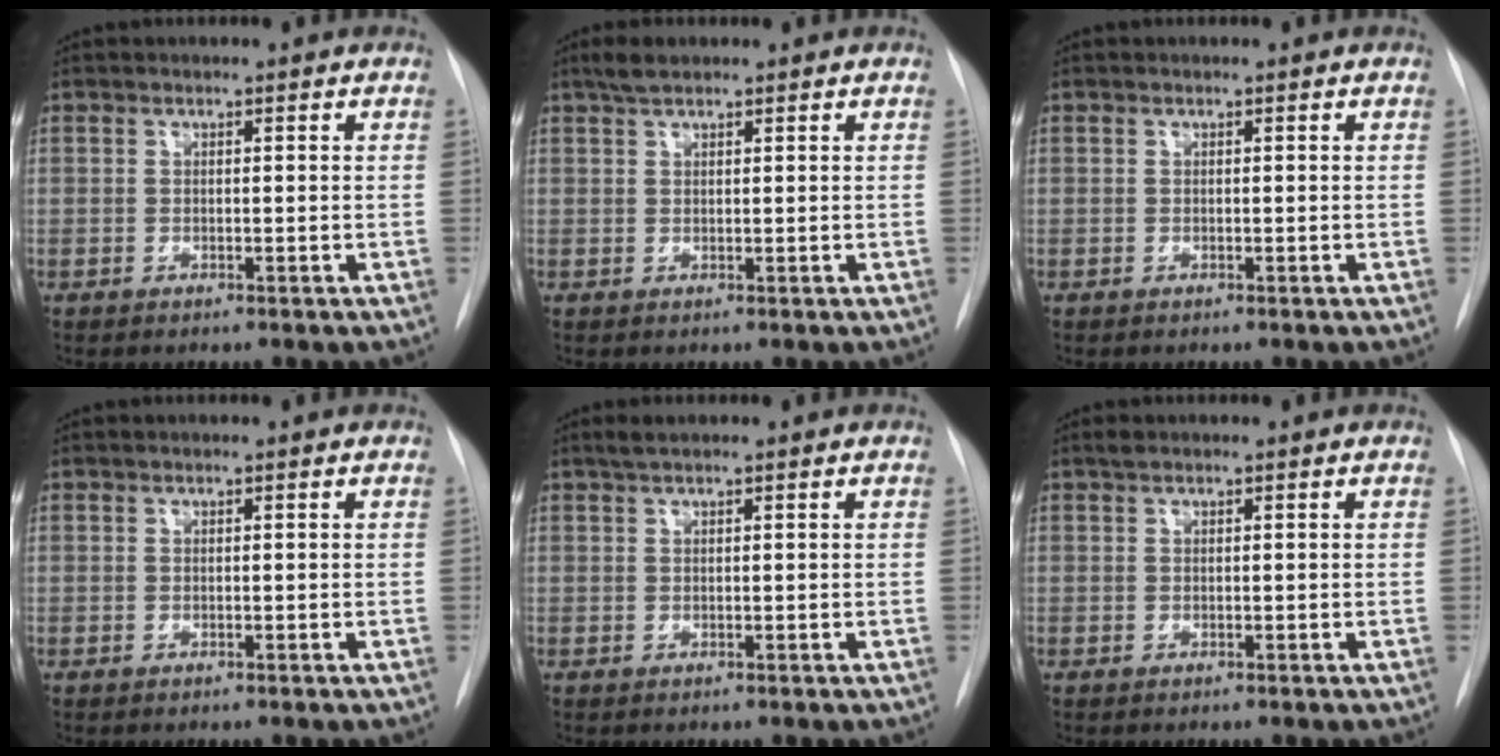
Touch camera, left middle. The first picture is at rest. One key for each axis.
{"total": 2.4, "fx": 1.8, "fy": 0.7, "fz": 1.3, "tx": -0.029, "ty": 0.007, "tz": 0.035}
{"total": 0.0}
{"total": 0.0}
{"total": 1.3, "fx": 1.0, "fy": 0.1, "fz": 0.9, "tx": -0.022, "ty": 0.008, "tz": 0.022}
{"total": 0.7, "fx": 0.5, "fy": 0.2, "fz": 0.3, "tx": -0.011, "ty": 0.011, "tz": 0.011}